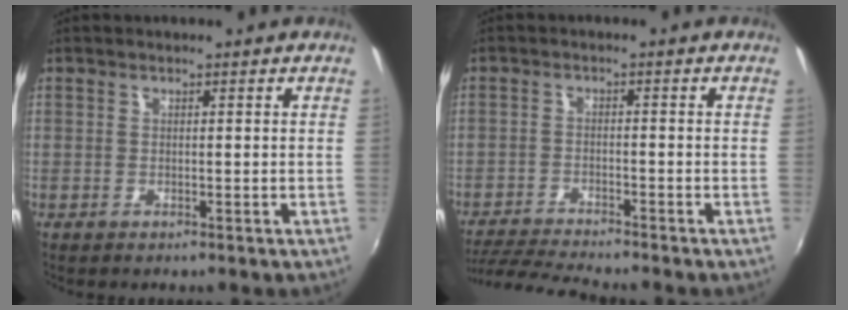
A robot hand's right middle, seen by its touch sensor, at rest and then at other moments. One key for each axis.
{"total": 8.3, "fx": -7.8, "fy": -0.3, "fz": 2.8, "tx": -0.078, "ty": -0.019, "tz": -0.141}